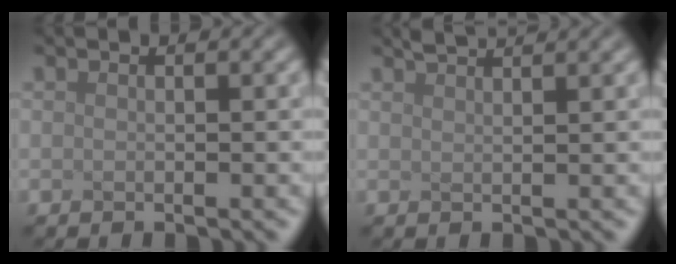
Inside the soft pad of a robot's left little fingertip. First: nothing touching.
{"total": 3.0, "force": [2.6, 0.6, 1.4], "torque": [-0.003, 0.019, 0.013]}